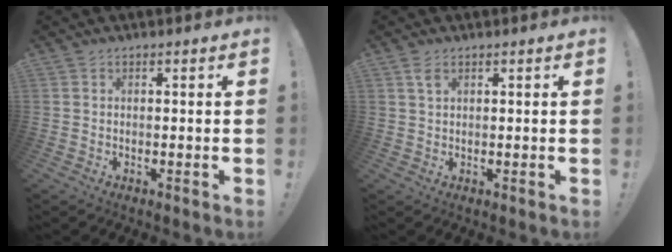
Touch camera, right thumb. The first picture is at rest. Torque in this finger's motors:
{"motor_torque": [0.19, 0.17, 0.04, -0.14, 0.00]}